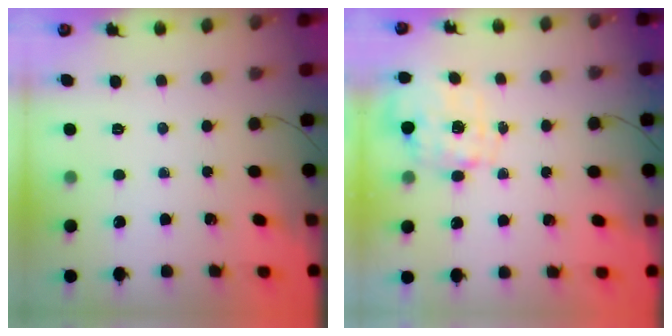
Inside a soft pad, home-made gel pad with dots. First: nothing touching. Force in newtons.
{"total": 2.8, "press": 2.7, "slide": 0.9}